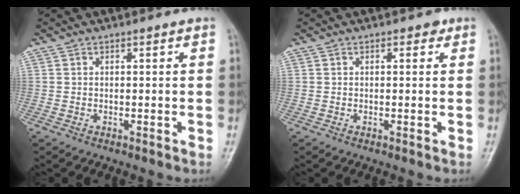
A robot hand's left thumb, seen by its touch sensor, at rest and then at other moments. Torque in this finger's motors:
{"motor_torque": [0.05, -0.05, 0.00, -0.10, -0.01]}